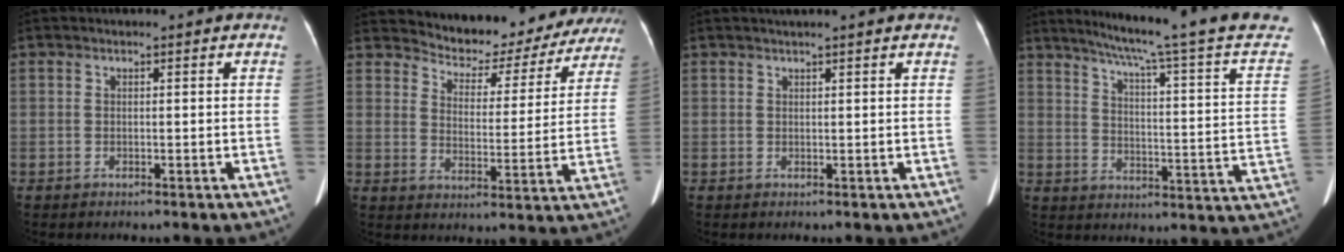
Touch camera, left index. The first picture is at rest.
{"total": 14.4, "force": [13.5, 4.5, 1.9], "torque": [-0.013, -0.009, 0.158]}
{"total": 2.8, "force": [2.4, -0.5, 1.5], "torque": [-0.018, 0.022, 0.033]}
{"total": 23.8, "force": [20.6, -1.8, 11.9], "torque": [-0.179, -0.067, 0.250]}